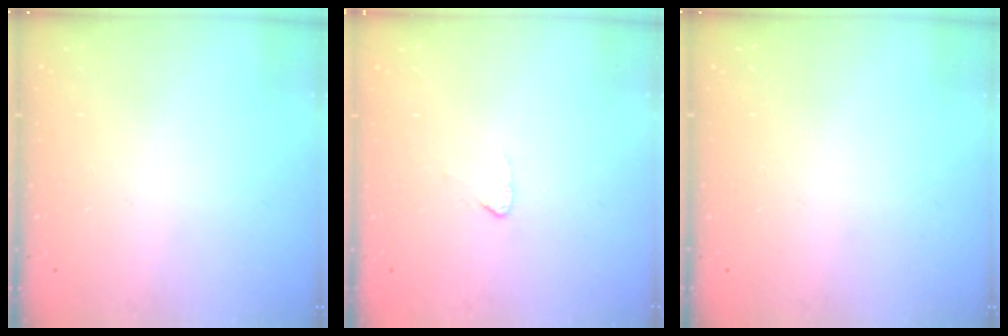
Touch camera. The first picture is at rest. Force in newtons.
{"total": 2.7, "press": 2.7, "slide": 0.2}
{"total": 0.0}